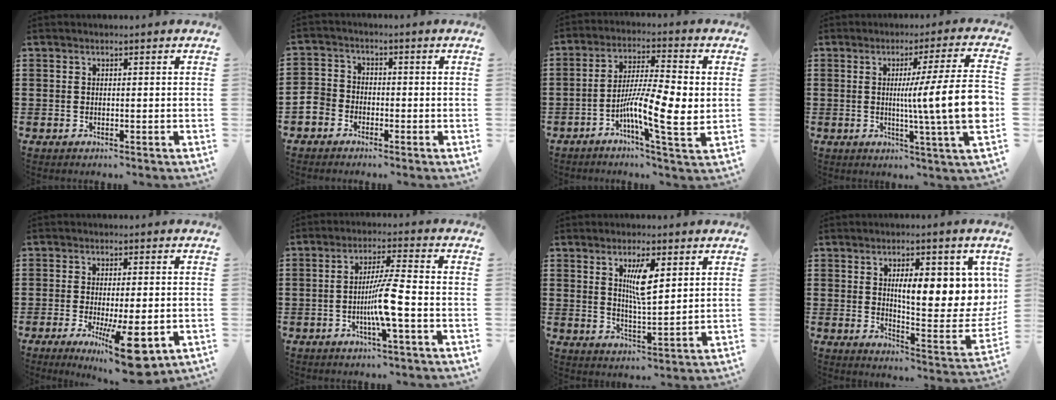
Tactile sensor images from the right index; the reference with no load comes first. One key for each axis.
{"total": 3.8, "fx": -2.2, "fy": 2.9, "fz": 1.0, "tx": -0.051, "ty": -0.001, "tz": -0.053}
{"total": 10.3, "fx": -1.8, "fy": 2.0, "fz": 10.0, "tx": -0.189, "ty": -0.010, "tz": -0.033}
{"total": 13.3, "fx": -0.5, "fy": 0.1, "fz": 13.3, "tx": -0.216, "ty": -0.021, "tz": -0.018}
{"total": 9.8, "fx": -3.6, "fy": 2.3, "fz": 8.8, "tx": -0.159, "ty": -0.009, "tz": -0.056}
{"total": 7.0, "fx": -2.1, "fy": -0.2, "fz": 6.6, "tx": -0.128, "ty": -0.010, "tz": -0.044}
{"total": 6.1, "fx": 2.4, "fy": 1.7, "fz": 5.3, "tx": -0.096, "ty": -0.003, "tz": 0.036}
{"total": 10.3, "fx": 3.5, "fy": 3.6, "fz": 9.1, "tx": -0.125, "ty": -0.022, "tz": 0.048}